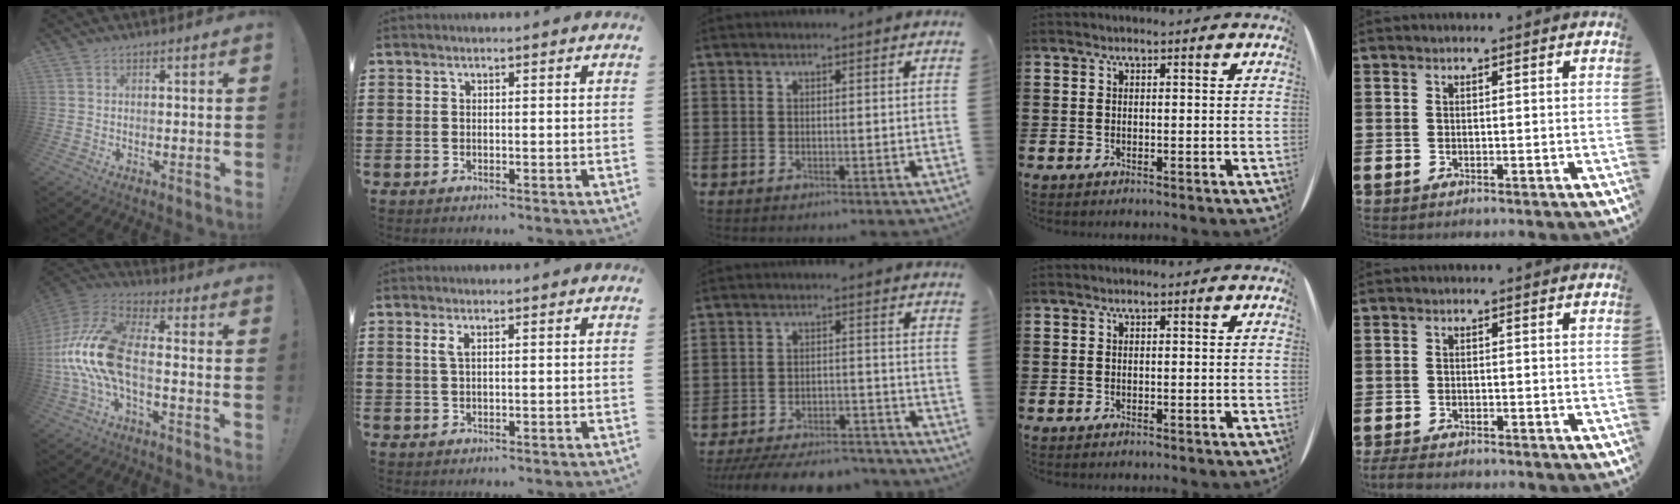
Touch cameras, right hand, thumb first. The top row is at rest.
{"thumb": {"total": 16.9, "force": [-2.6, 8.4, 14.4], "torque": [-0.294, 0.025, -0.036]}, "index": {"total": 1.6, "force": [0.5, 0.5, 1.4], "torque": [-0.030, 0.004, 0.008]}, "middle": {"total": 6.4, "force": [-6.1, 0.8, 1.8], "torque": [-0.035, 0.002, -0.117]}, "little": {"total": 1.5, "force": [-1.4, 0.3, 0.6], "torque": [-0.012, 0.004, -0.029]}}